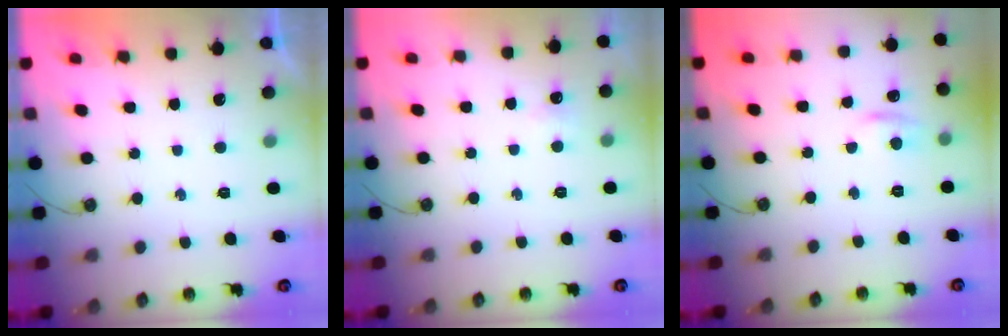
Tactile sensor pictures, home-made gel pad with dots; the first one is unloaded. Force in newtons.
{"total": 2.8, "press": 2.7, "slide": 0.6}
{"total": 5.5, "press": 5.4, "slide": 0.7}